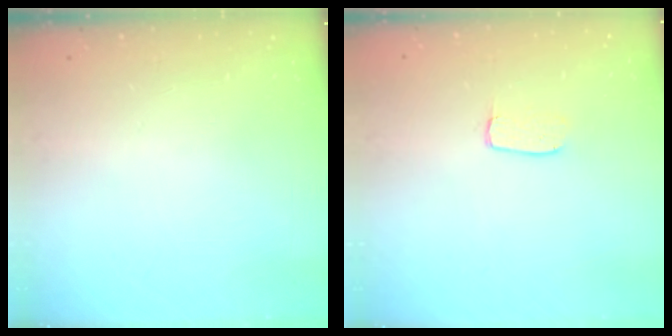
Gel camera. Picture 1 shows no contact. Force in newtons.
{"total": 3.9, "press": 3.9, "slide": 0.3}